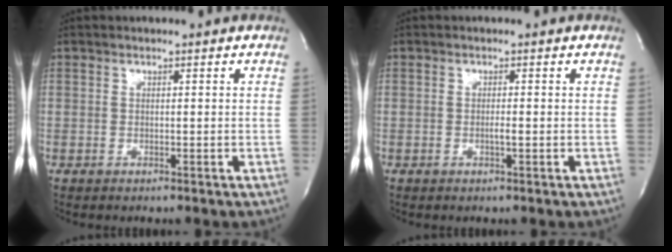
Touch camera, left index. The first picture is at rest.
{"total": 0.9, "force": [-0.3, -0.1, 0.9], "torque": [-0.019, -0.001, -0.005]}